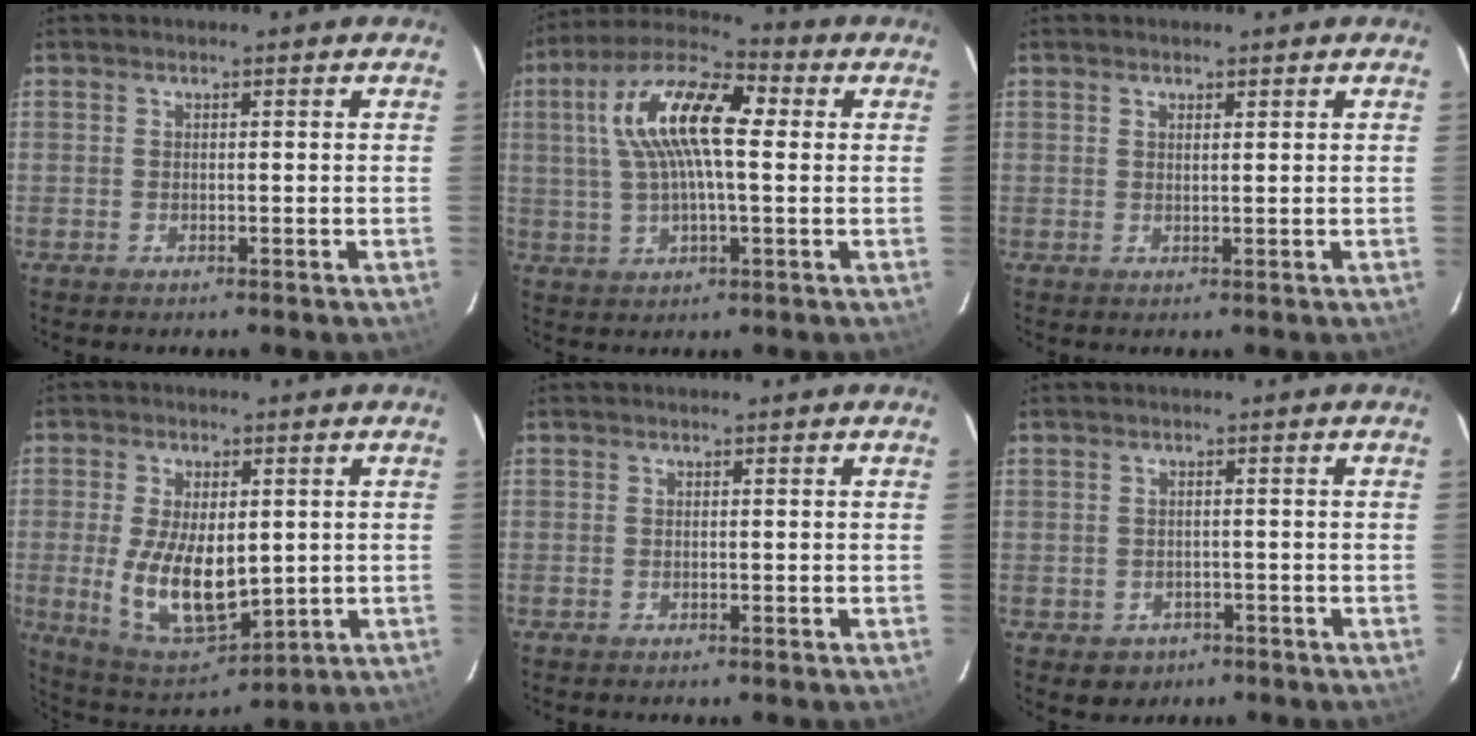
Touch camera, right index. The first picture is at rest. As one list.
[{"total": 15.3, "force": [3.0, 5.4, 14.0], "torque": [-0.269, 0.029, 0.042]}, {"total": 1.0, "force": [0.7, 0.2, 0.6], "torque": [-0.012, 0.002, 0.013]}, {"total": 14.0, "force": [-0.5, 7.1, 12.0], "torque": [-0.248, -0.021, 0.007]}, {"total": 0.0}, {"total": 3.4, "force": [-1.2, 3.2, 0.5], "torque": [-0.018, 0.003, -0.009]}]